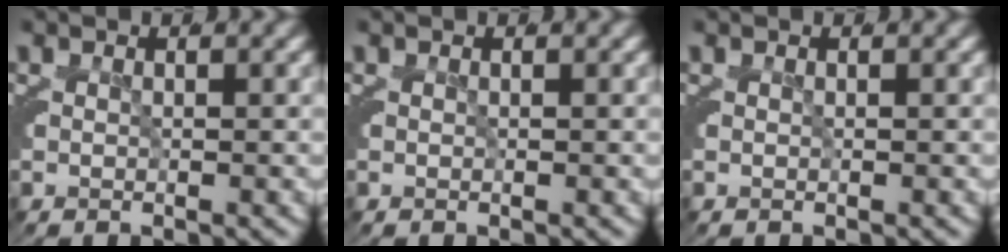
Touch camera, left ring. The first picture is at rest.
{"total": 0.0}
{"total": 0.0}